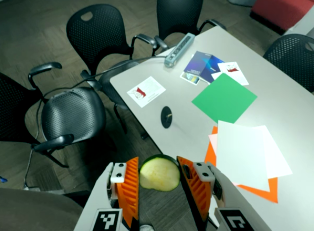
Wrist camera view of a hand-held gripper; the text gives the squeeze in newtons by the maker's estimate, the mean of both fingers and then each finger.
{"total": 4.4, "left": 4.1, "right": 4.8}